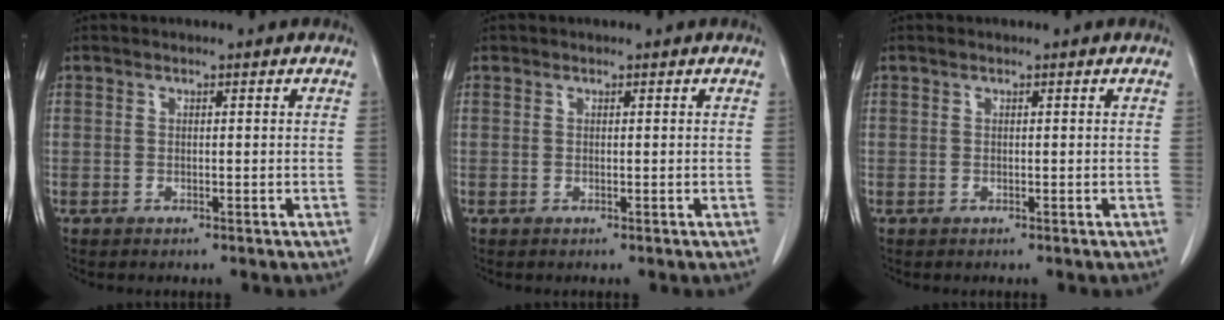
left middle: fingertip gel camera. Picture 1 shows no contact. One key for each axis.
{"total": 0.0}
{"total": 0.0}